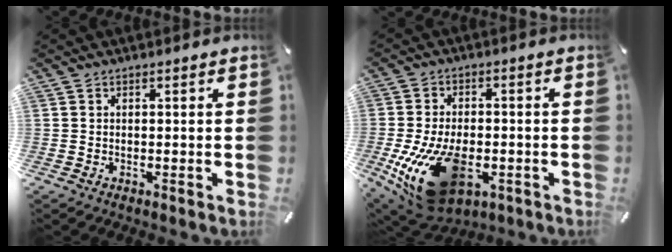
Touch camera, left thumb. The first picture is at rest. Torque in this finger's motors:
{"motor_torque": [1.29, 3.71, 2.02, 0.75, 0.39]}